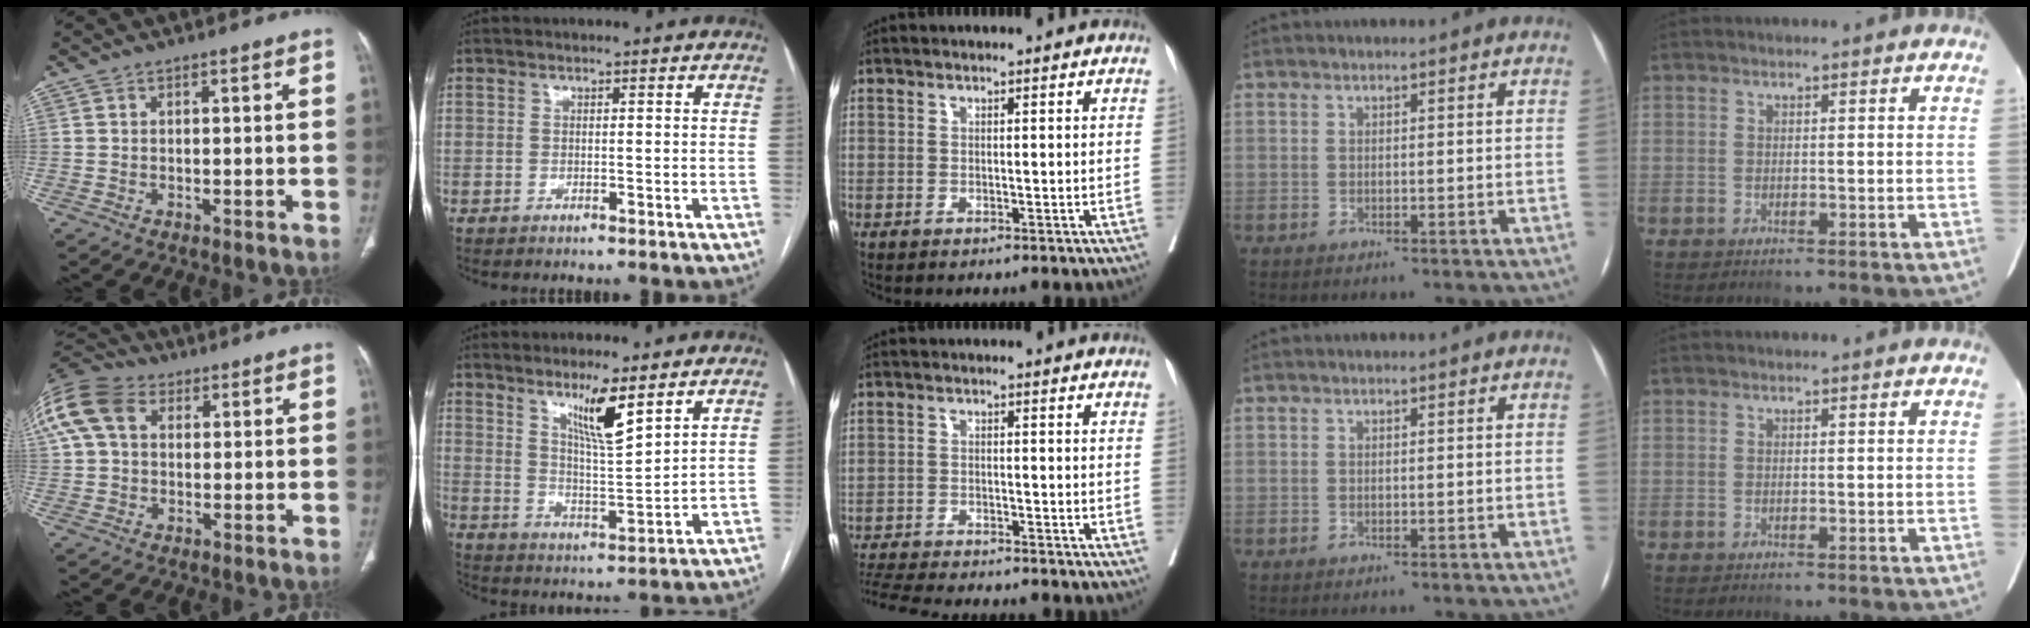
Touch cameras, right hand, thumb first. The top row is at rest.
{"thumb": {"total": 15.4, "force": [4.8, 11.1, 9.5], "torque": [-0.223, 0.042, 0.084]}, "index": {"total": 8.2, "force": [5.3, 0.5, 6.3], "torque": [-0.113, -0.016, 0.096]}, "middle": {"total": 12.7, "force": [-11.6, 1.4, 4.9], "torque": [-0.094, -0.014, -0.169]}}